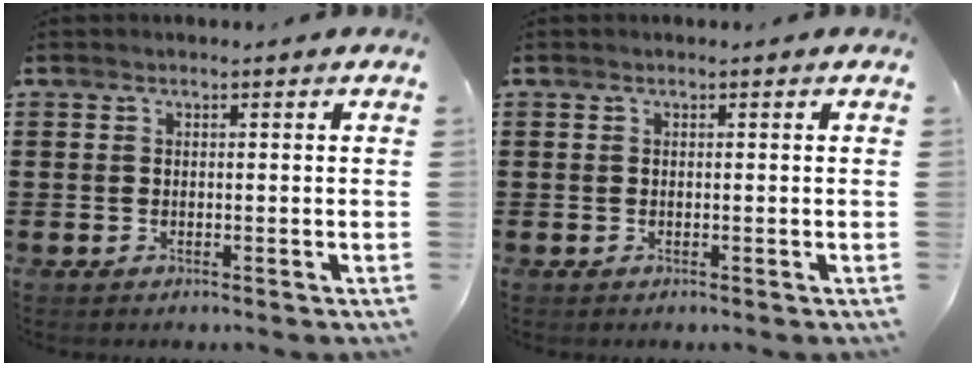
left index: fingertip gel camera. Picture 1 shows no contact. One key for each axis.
{"total": 0.0}